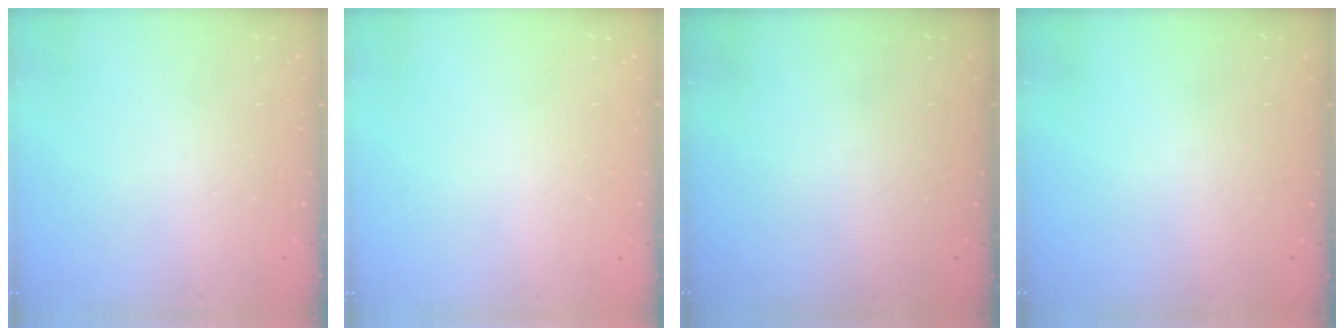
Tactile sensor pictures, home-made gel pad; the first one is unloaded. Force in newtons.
{"total": 0.0}
{"total": 0.0}
{"total": 0.0}